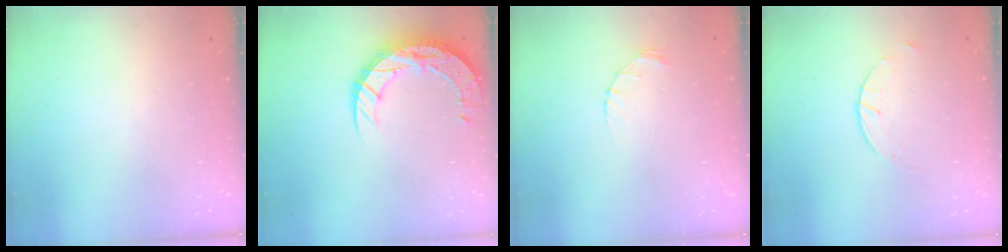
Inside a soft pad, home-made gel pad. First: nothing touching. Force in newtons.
{"total": 16.5, "press": 16.4, "slide": 1.2}
{"total": 1.2, "press": 1.1, "slide": 0.2}
{"total": 2.6, "press": 2.6, "slide": 0.4}